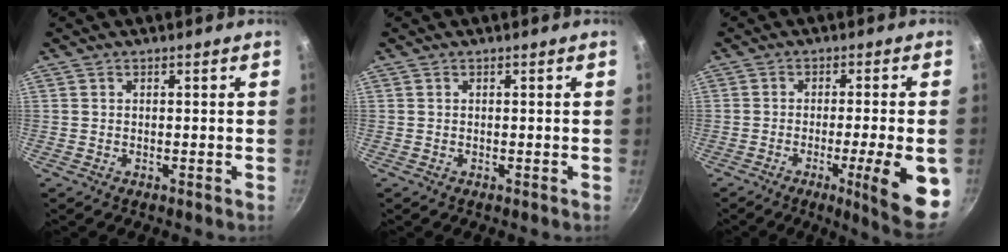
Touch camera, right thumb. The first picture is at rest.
{"total": 0.0}
{"total": 12.8, "force": [-3.7, 1.7, 12.2], "torque": [-0.152, 0.007, -0.047]}